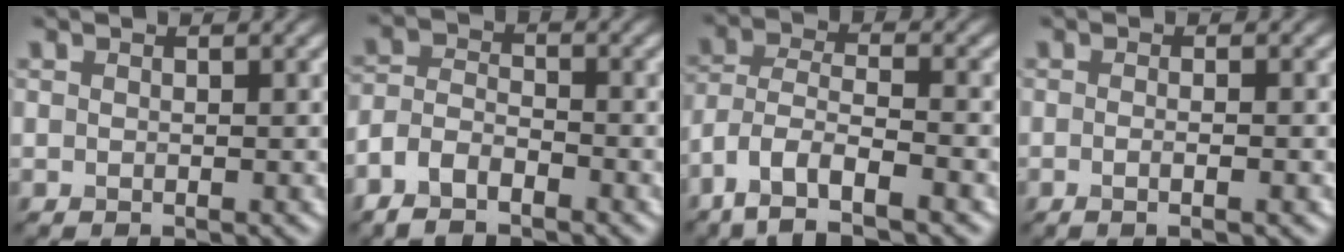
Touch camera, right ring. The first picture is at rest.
{"total": 3.8, "force": [-2.7, 1.8, 2.0], "torque": [-0.039, 0.002, -0.064]}
{"total": 6.8, "force": [-4.4, 2.2, 4.7], "torque": [-0.089, -0.001, -0.092]}
{"total": 2.7, "force": [-0.2, 1.2, 2.4], "torque": [-0.006, -0.003, -0.019]}